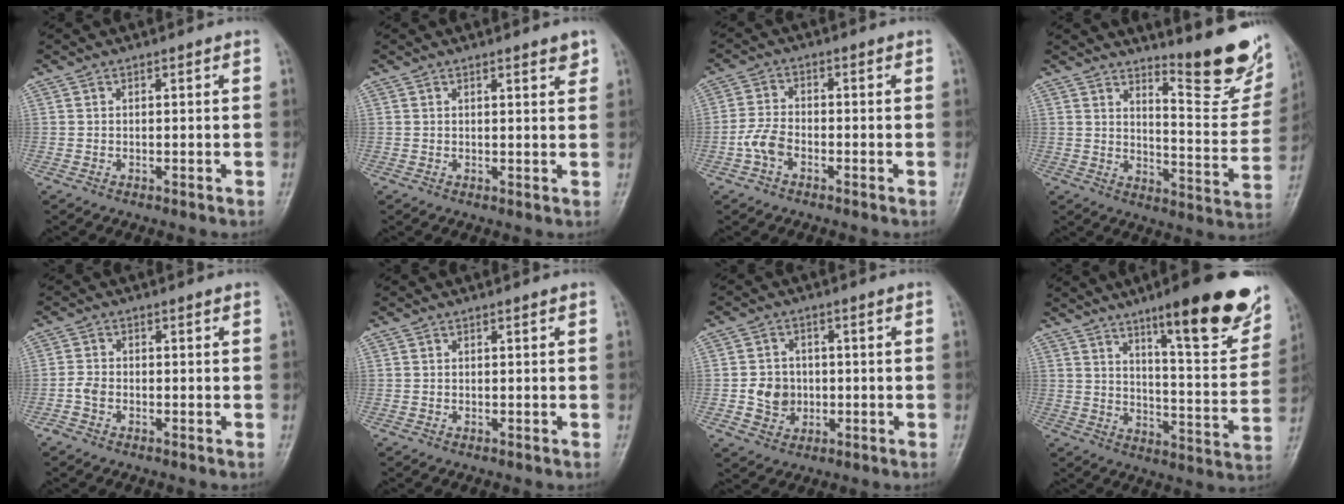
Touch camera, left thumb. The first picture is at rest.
{"total": 2.2, "force": [1.6, 0.4, 1.5], "torque": [-0.015, -0.010, 0.019]}
{"total": 4.3, "force": [-2.1, 2.5, 2.8], "torque": [-0.056, 0.013, -0.046]}
{"total": 15.4, "force": [12.0, 3.3, 9.0], "torque": [-0.086, -0.111, 0.164]}
{"total": 2.1, "force": [-1.1, 1.3, 1.2], "torque": [-0.025, 0.005, -0.027]}
{"total": 0.0}
{"total": 5.9, "force": [-0.8, 5.3, 2.4], "torque": [-0.018, 0.005, -0.013]}
{"total": 20.4, "force": [12.7, 4.3, 15.4], "torque": [-0.172, -0.064, 0.183]}